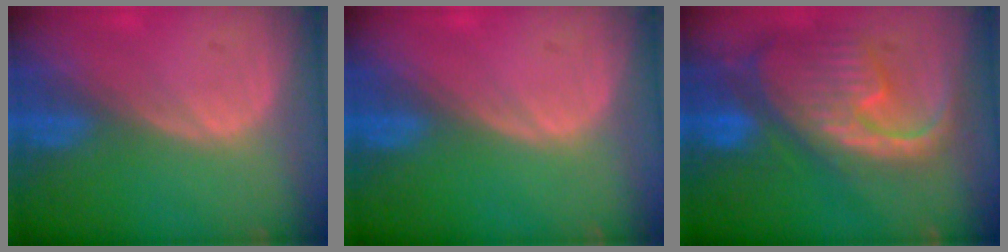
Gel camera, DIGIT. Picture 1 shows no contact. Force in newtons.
{"total": 0.0}
{"total": 12.4, "press": 10.6, "slide": 6.4}